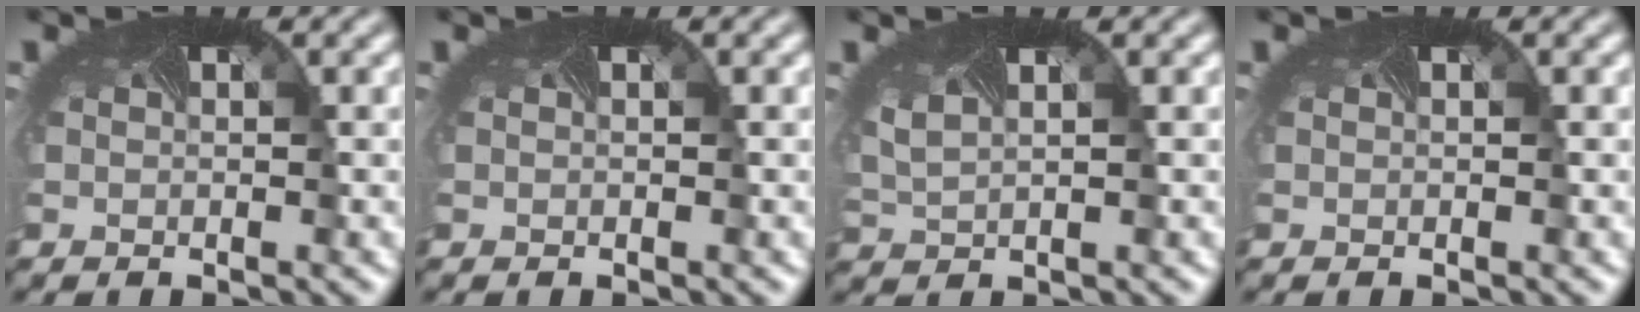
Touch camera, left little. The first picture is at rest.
{"total": 0.0}
{"total": 1.3, "force": [0.6, 0.6, 1.0], "torque": [-0.035, -0.006, 0.024]}
{"total": 0.0}